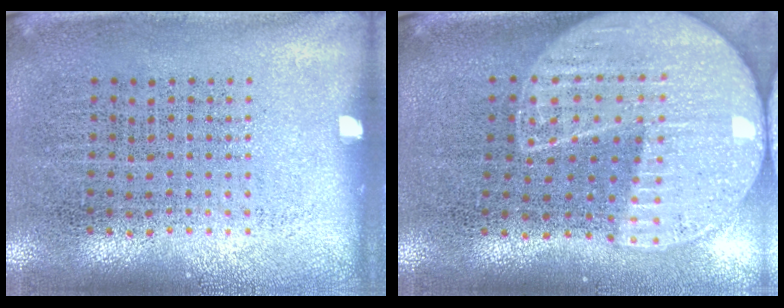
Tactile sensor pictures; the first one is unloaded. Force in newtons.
{"total": 2.0, "press": 1.8, "slide": 0.8}